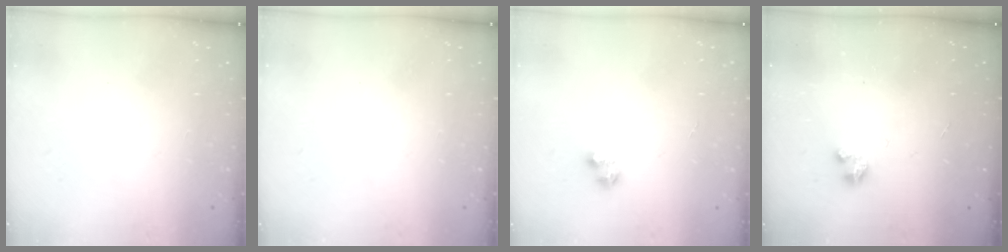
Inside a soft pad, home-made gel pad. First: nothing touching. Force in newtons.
{"total": 0.0}
{"total": 2.6, "press": 2.5, "slide": 0.3}
{"total": 1.8, "press": 1.8, "slide": 0.2}